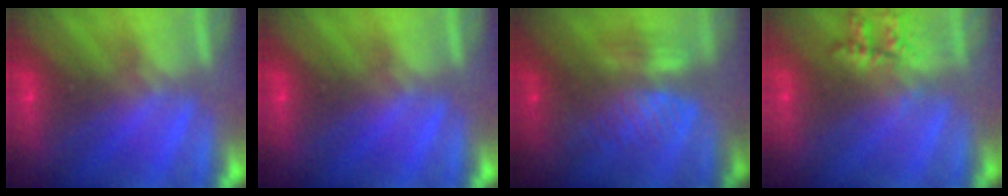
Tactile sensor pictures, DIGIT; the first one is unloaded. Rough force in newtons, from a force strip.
{"total": 0.0}
{"total": 8.1}
{"total": 2.2}